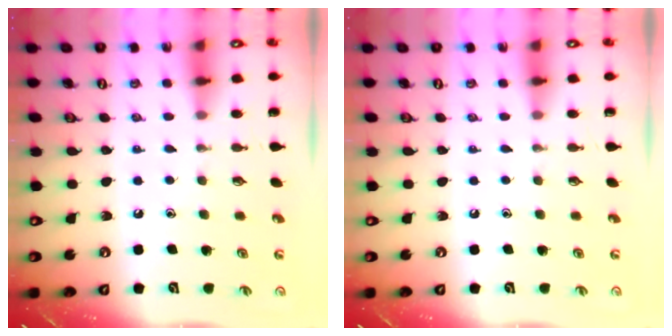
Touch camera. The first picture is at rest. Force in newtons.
{"total": 0.0}